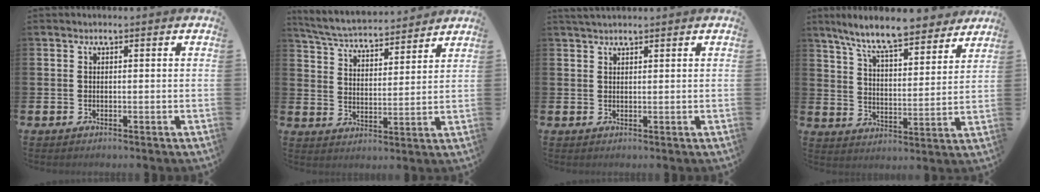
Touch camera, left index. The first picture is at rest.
{"total": 5.5, "force": [5.4, 0.7, 1.0], "torque": [-0.047, -0.035, 0.092]}
{"total": 1.7, "force": [1.6, 0.4, 0.5], "torque": [-0.003, 0.002, 0.027]}
{"total": 10.3, "force": [9.3, 1.5, 4.0], "torque": [-0.099, -0.054, 0.163]}